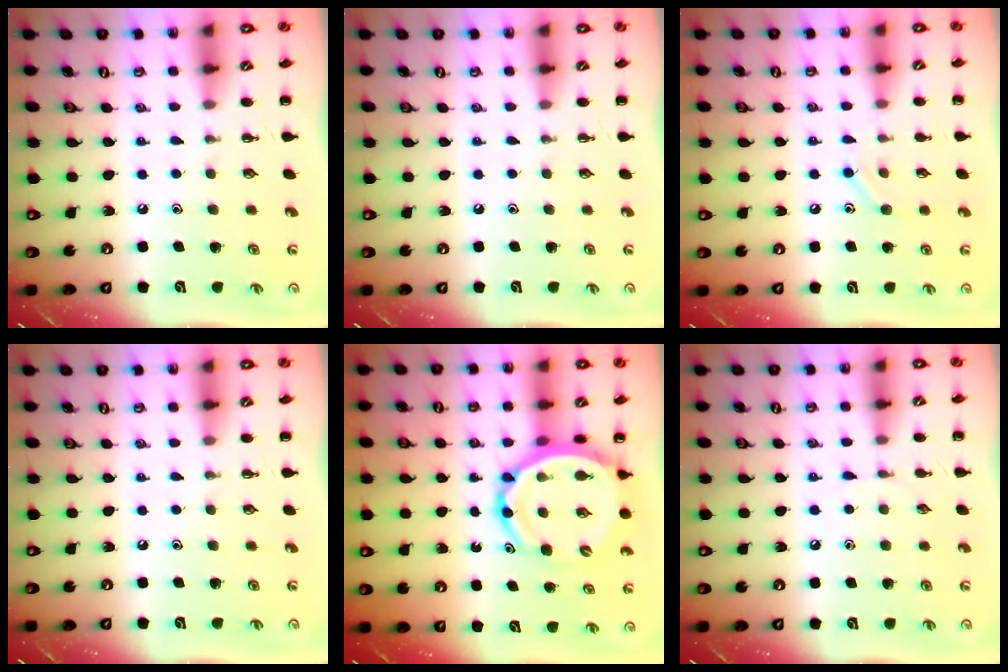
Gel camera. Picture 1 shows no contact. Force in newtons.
{"total": 0.0}
{"total": 7.5, "press": 7.4, "slide": 1.3}
{"total": 0.0}
{"total": 14.2, "press": 13.6, "slide": 3.9}
{"total": 4.4, "press": 4.1, "slide": 1.6}